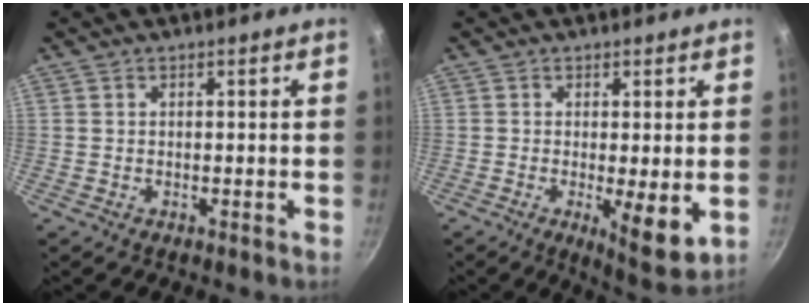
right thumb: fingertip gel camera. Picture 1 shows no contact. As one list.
[{"total": 7.7, "force": [-1.1, 2.1, 7.3], "torque": [-0.099, -0.021, -0.007]}]